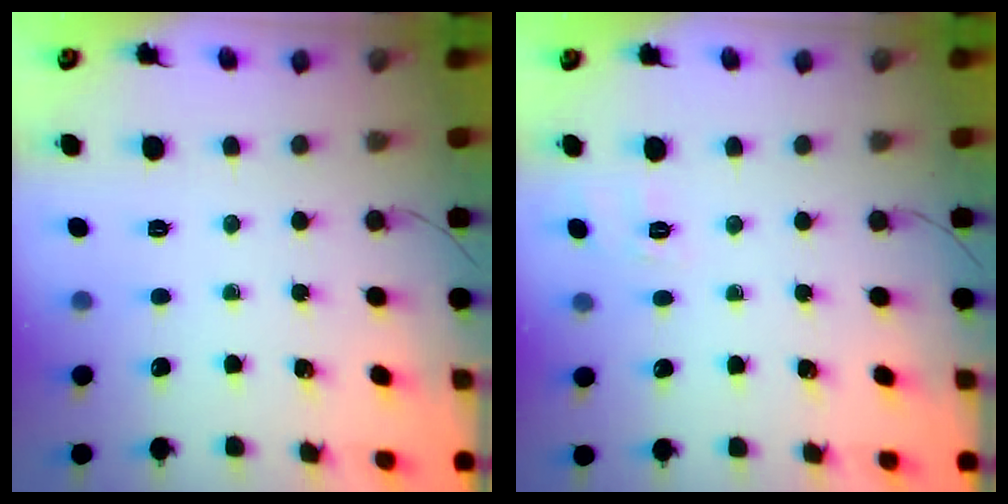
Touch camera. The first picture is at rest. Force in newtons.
{"total": 2.8, "press": 2.2, "slide": 1.8}